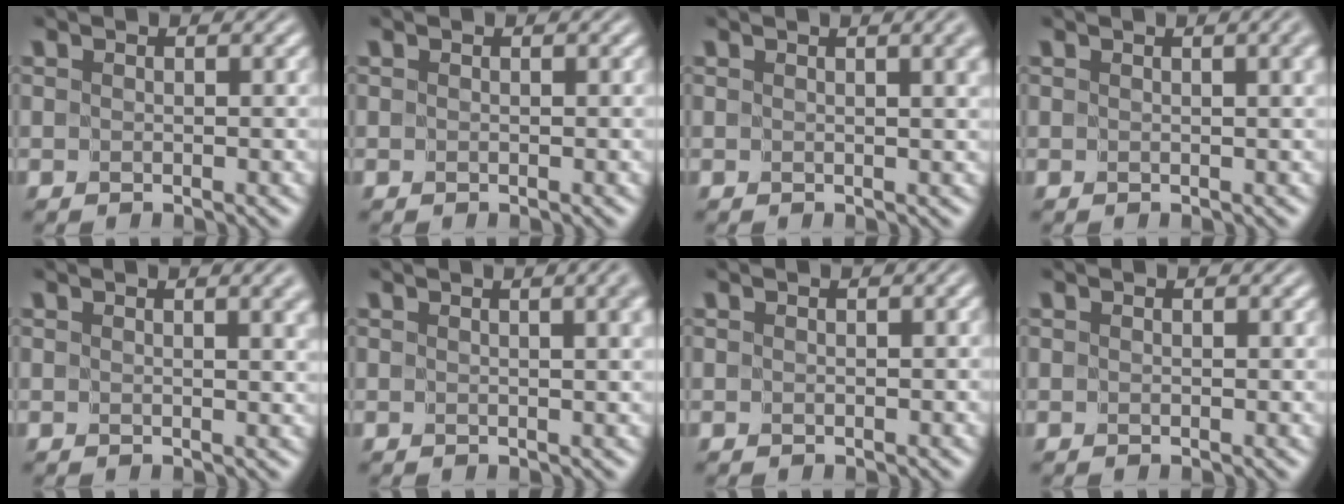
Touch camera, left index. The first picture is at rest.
{"total": 0.0}
{"total": 3.1, "force": [1.4, 1.0, 2.6], "torque": [-0.014, 0.007, 0.008]}
{"total": 2.3, "force": [0.9, 0.6, 2.0], "torque": [-0.013, 0.005, 0.007]}
{"total": 2.7, "force": [1.4, 0.8, 2.2], "torque": [-0.015, 0.001, 0.015]}
{"total": 4.2, "force": [1.7, 1.6, 3.4], "torque": [-0.020, 0.016, -0.001]}
{"total": 0.0}
{"total": 0.0}